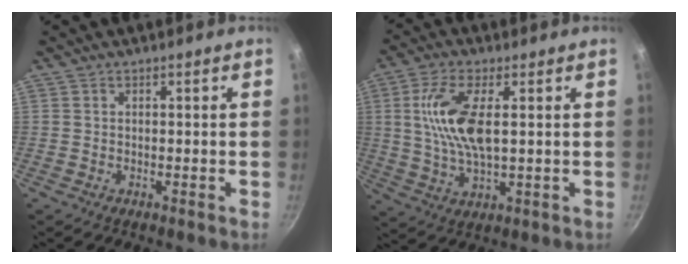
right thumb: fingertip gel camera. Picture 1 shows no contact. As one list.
[{"total": 11.6, "force": [2.1, 4.6, 10.4], "torque": [-0.210, -0.001, 0.040]}]